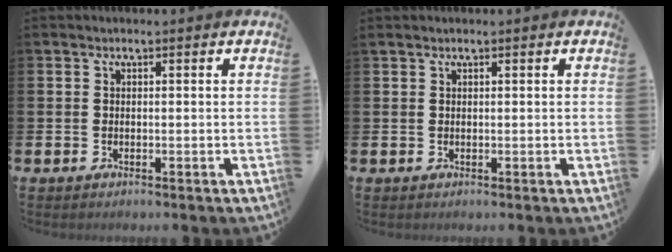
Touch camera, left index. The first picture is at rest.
{"total": 0.0}